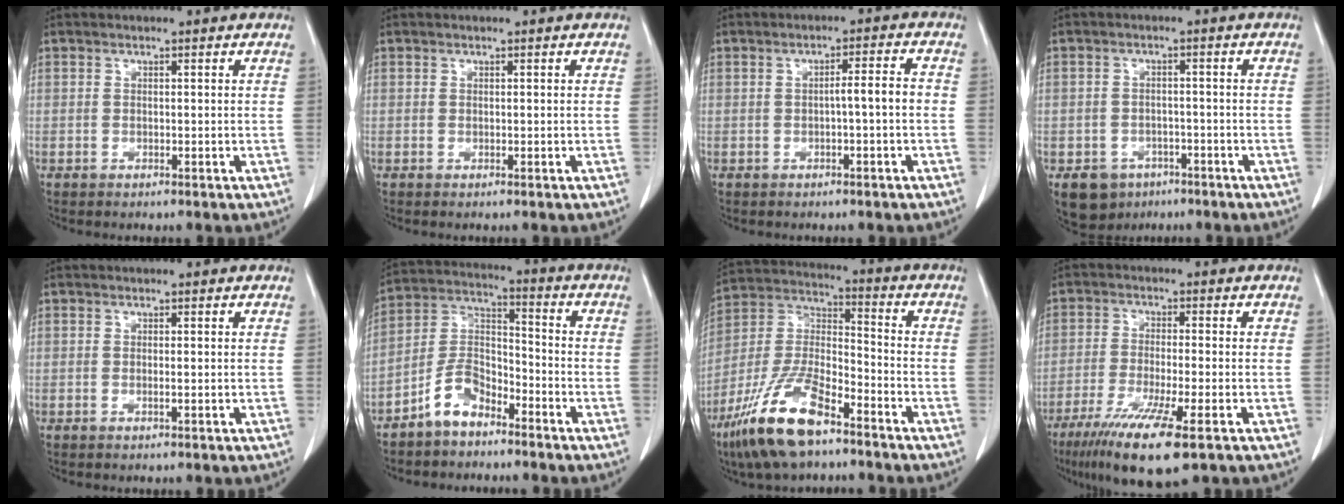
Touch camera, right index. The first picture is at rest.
{"total": 0.0}
{"total": 3.1, "force": [-0.8, 0.0, 3.0], "torque": [-0.044, 0.009, -0.012]}
{"total": 5.8, "force": [-3.5, 4.5, 1.3], "torque": [-0.019, 0.007, -0.045]}
{"total": 0.5, "force": [-0.1, -0.1, 0.5], "torque": [-0.011, -0.002, -0.002]}
{"total": 7.7, "force": [-5.4, 4.0, 3.8], "torque": [-0.083, 0.019, -0.106]}
{"total": 15.3, "force": [-10.1, 4.5, 10.5], "torque": [-0.221, -0.004, -0.188]}
{"total": 11.5, "force": [-6.8, 0.9, 9.3], "torque": [-0.168, -0.033, -0.111]}